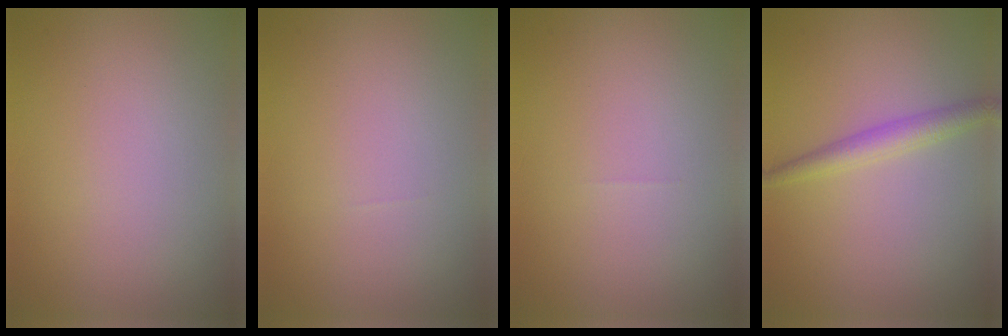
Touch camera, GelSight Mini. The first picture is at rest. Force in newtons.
{"total": 0.0}
{"total": 0.0}
{"total": 2.3, "press": 2.3, "slide": 0.0}